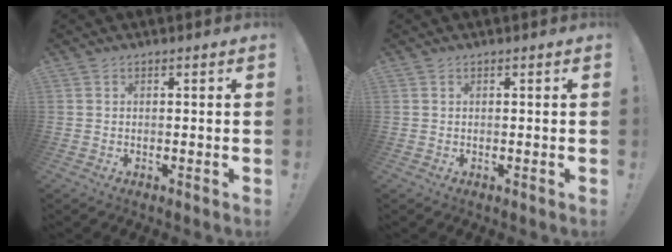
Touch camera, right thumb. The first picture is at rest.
{"total": 0.0}